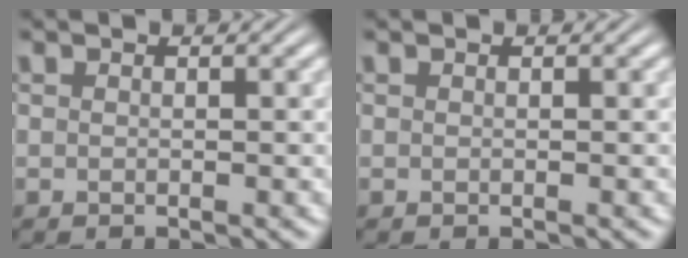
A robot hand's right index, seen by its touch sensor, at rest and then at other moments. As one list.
[{"total": 0.0}]